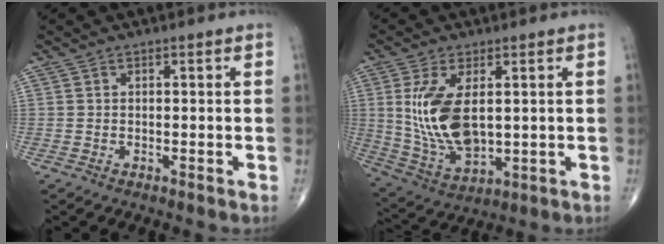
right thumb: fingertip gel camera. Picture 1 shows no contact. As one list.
[{"total": 13.7, "force": [2.0, 7.1, 11.6], "torque": [-0.227, -0.017, 0.054]}]